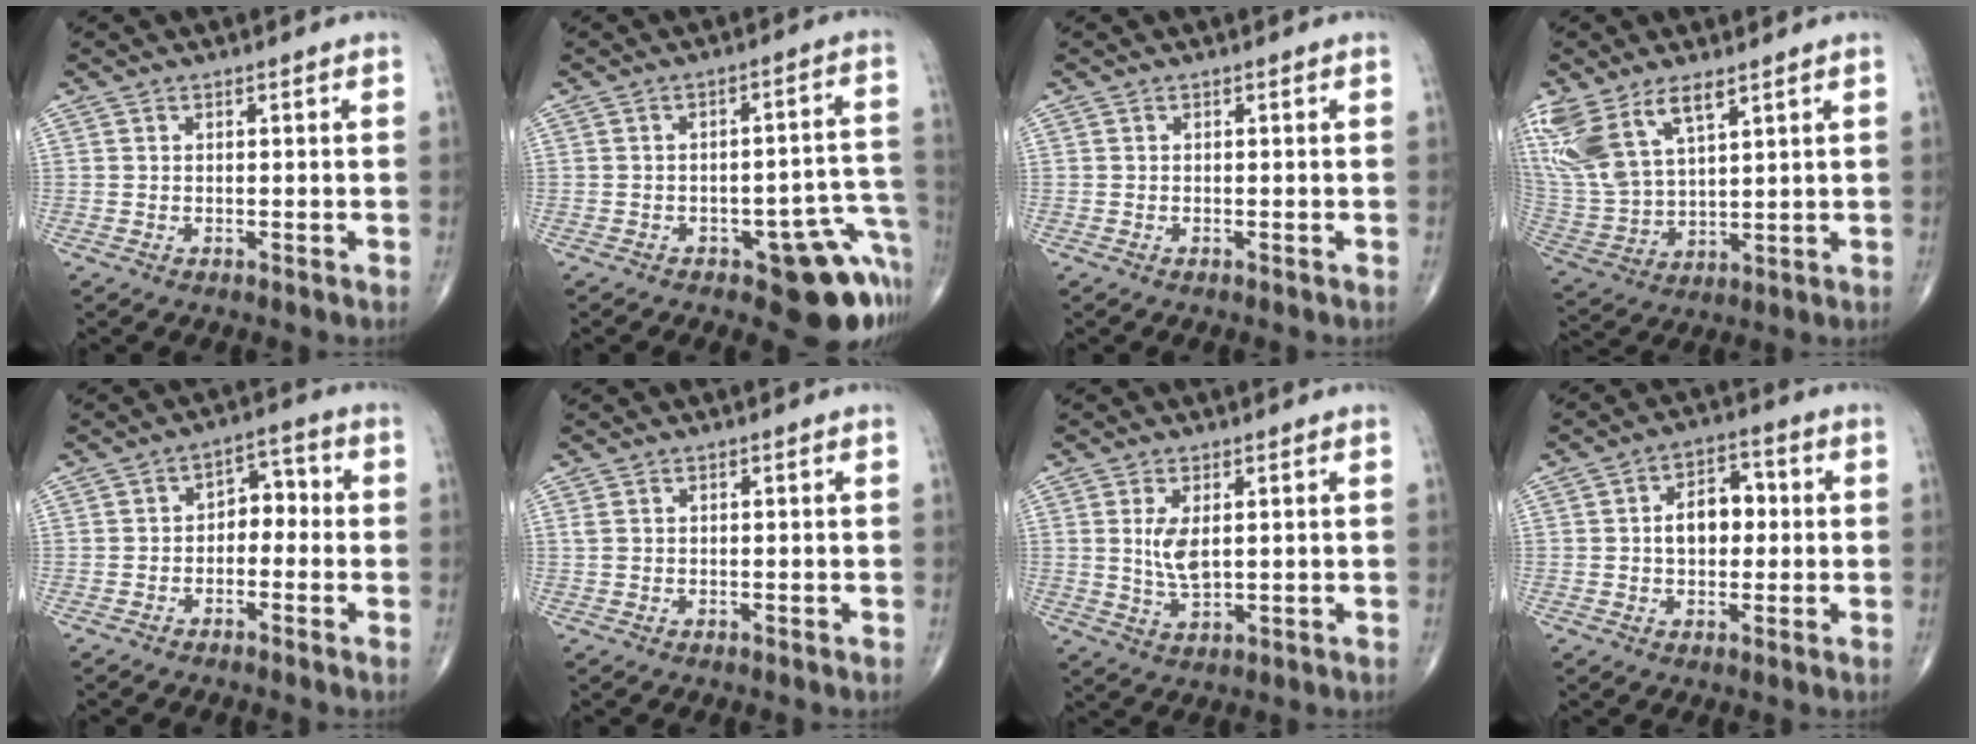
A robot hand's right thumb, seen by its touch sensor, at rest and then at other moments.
{"total": 13.2, "force": [-7.0, 5.4, 9.8], "torque": [-0.052, 0.060, -0.083]}
{"total": 0.0}
{"total": 14.9, "force": [8.5, 6.8, 10.2], "torque": [-0.217, -0.023, 0.184]}
{"total": 5.3, "force": [-0.9, 3.7, 3.7], "torque": [-0.026, 0.031, -0.026]}
{"total": 0.9, "force": [0.4, 0.6, 0.5], "torque": [-0.012, 0.007, 0.012]}
{"total": 5.3, "force": [1.1, 2.4, 4.6], "torque": [-0.088, -0.013, 0.029]}
{"total": 8.0, "force": [0.4, 5.3, 5.9], "torque": [-0.070, 0.020, 0.001]}